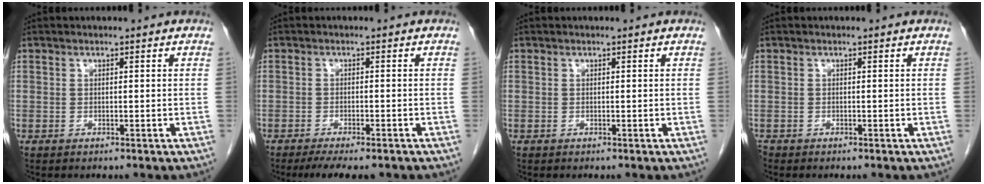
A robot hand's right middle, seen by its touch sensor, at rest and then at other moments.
{"total": 6.6, "force": [-5.3, 1.5, 3.7], "torque": [-0.050, -0.010, -0.080]}
{"total": 0.0}
{"total": 0.5, "force": [-0.5, 0.1, 0.1], "torque": [-0.006, -0.002, -0.012]}